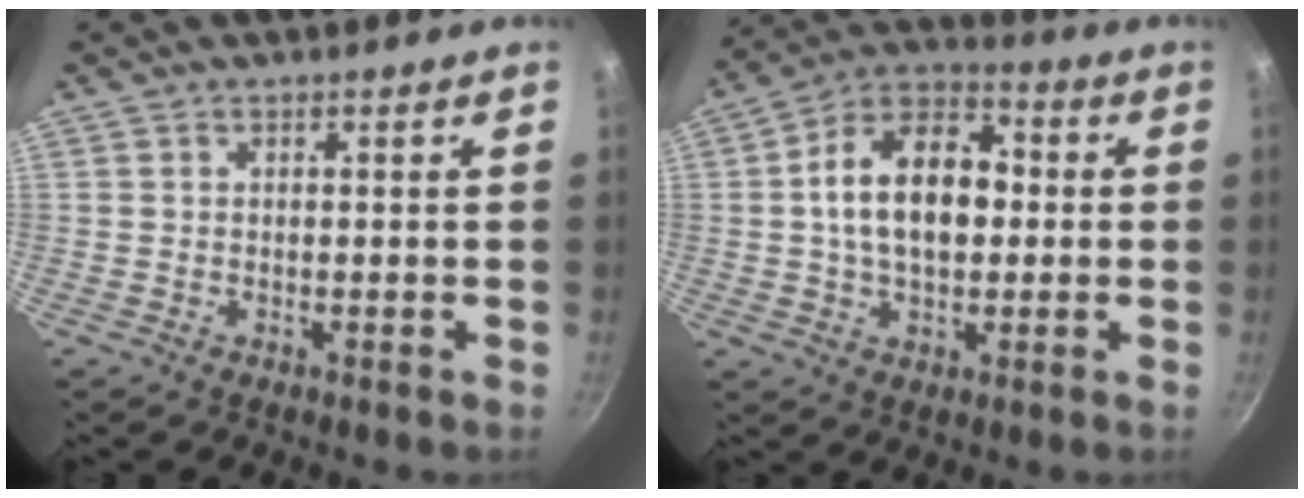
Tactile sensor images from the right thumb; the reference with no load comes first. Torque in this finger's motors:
{"motor_torque": [-0.13, 2.39, 0.30, -0.16, 0.15]}